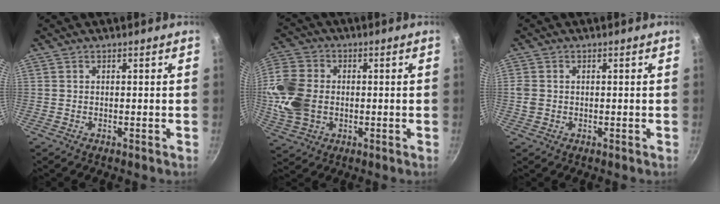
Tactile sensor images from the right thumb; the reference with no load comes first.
{"total": 14.4, "force": [-0.5, 11.1, 9.3], "torque": [-0.182, 0.008, -0.014]}
{"total": 2.6, "force": [0.0, 2.2, 1.3], "torque": [-0.023, 0.003, 0.000]}